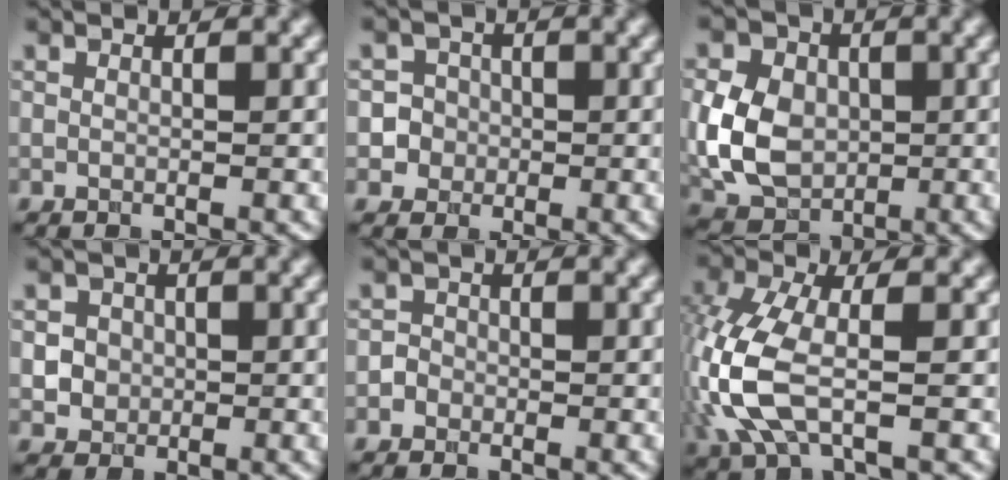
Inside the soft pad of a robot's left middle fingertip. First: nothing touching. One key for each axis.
{"total": 3.2, "fx": -0.6, "fy": 3.1, "fz": 0.3, "tx": 0.024, "ty": 0.017, "tz": -0.011}
{"total": 7.4, "fx": -0.5, "fy": 5.7, "fz": 4.7, "tx": -0.104, "ty": 0.006, "tz": -0.013}
{"total": 3.2, "fx": 0.4, "fy": 3.0, "fz": 1.0, "tx": -0.014, "ty": 0.011, "tz": 0.013}
{"total": 1.1, "fx": -0.6, "fy": 0.9, "fz": -0.1, "tx": 0.012, "ty": 0.001, "tz": -0.010}
{"total": 6.2, "fx": -1.5, "fy": 2.6, "fz": 5.4, "tx": -0.145, "ty": 0.002, "tz": -0.028}